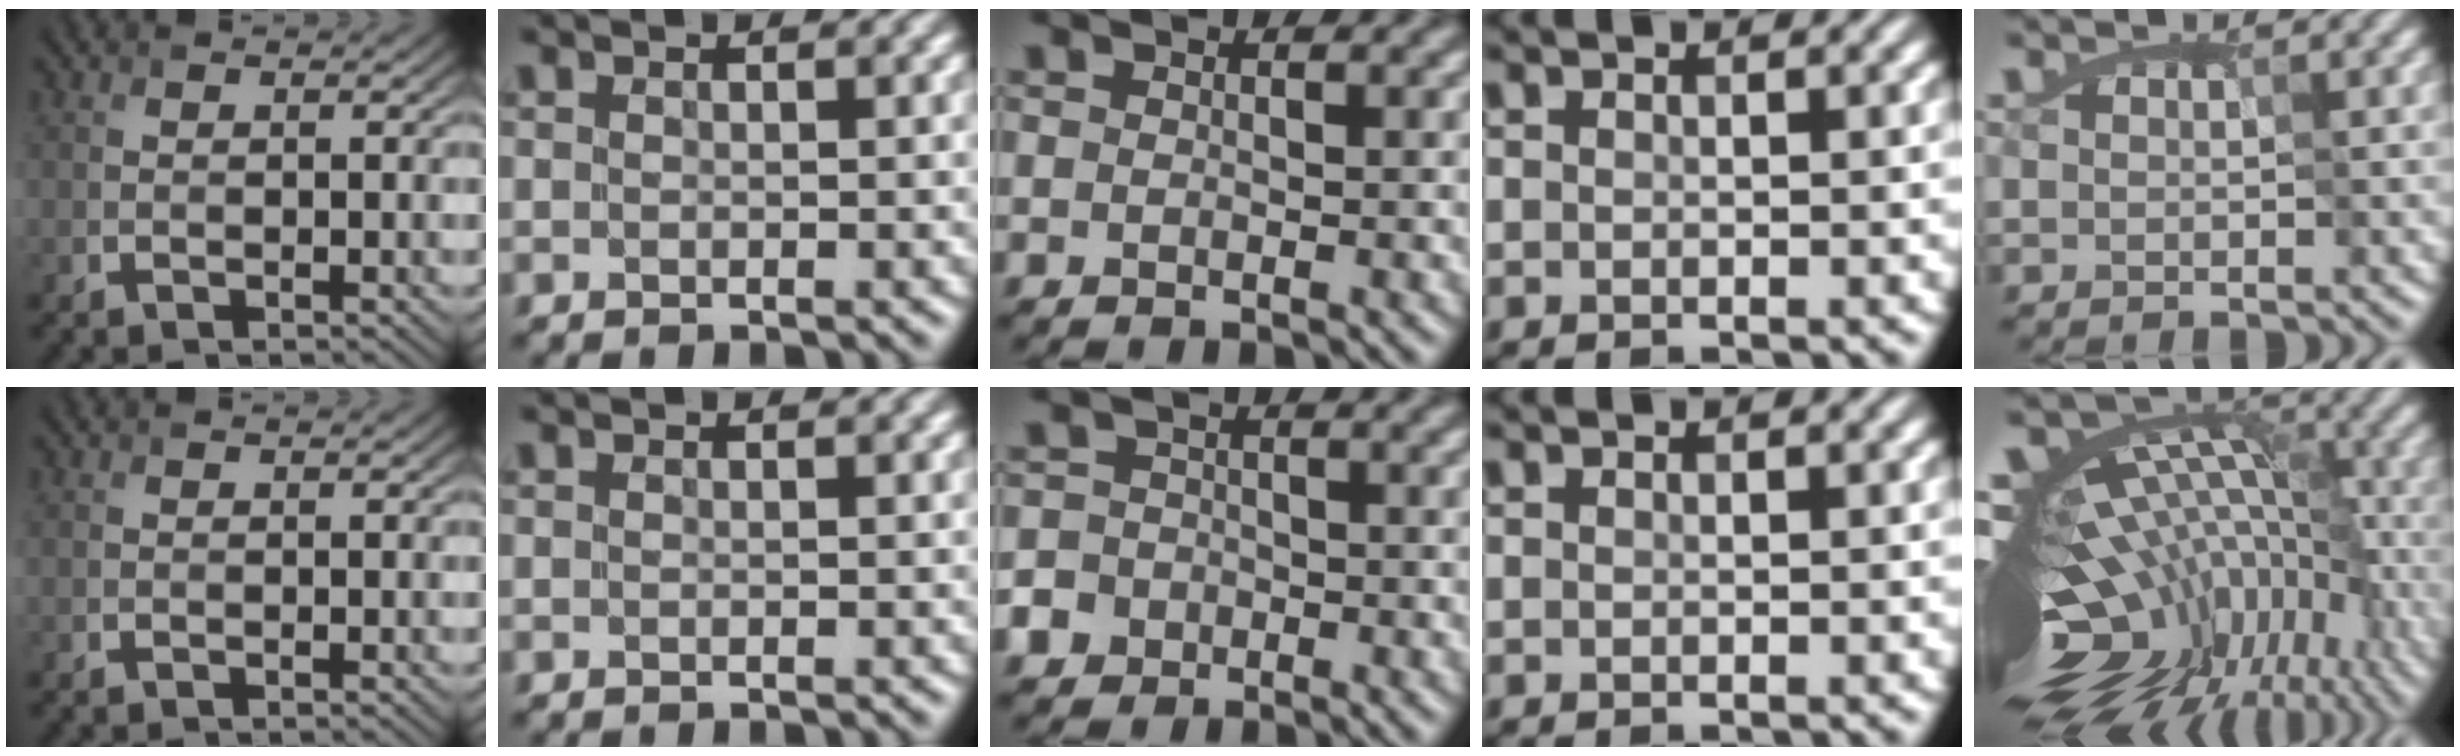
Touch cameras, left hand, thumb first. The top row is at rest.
{"middle": {"total": 4.0, "force": [-2.0, 3.4, 0.8], "torque": [-0.003, -0.001, -0.051]}, "little": {"total": 16.8, "force": [-7.8, 9.7, 11.3], "torque": [-0.173, 0.009, -0.106]}}